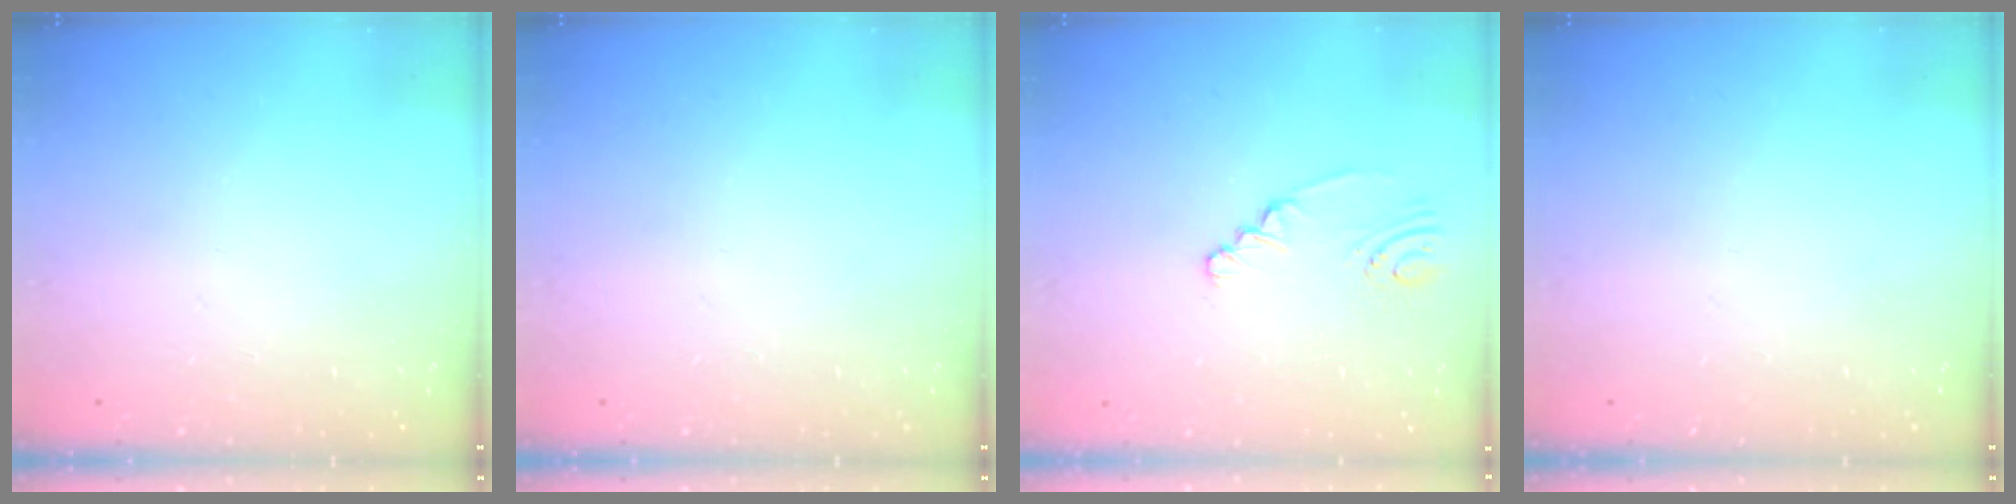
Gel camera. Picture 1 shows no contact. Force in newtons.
{"total": 0.0}
{"total": 2.6, "press": 2.5, "slide": 0.7}
{"total": 0.0}